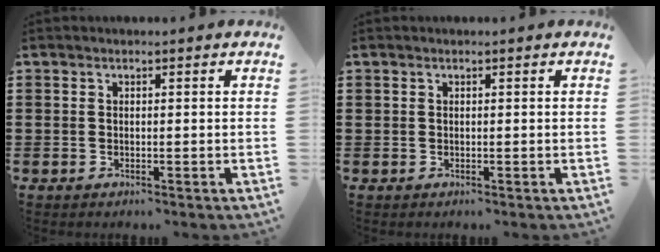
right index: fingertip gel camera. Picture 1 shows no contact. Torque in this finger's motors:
{"motor_torque": [-0.58, 0.92, -0.03, -0.01]}